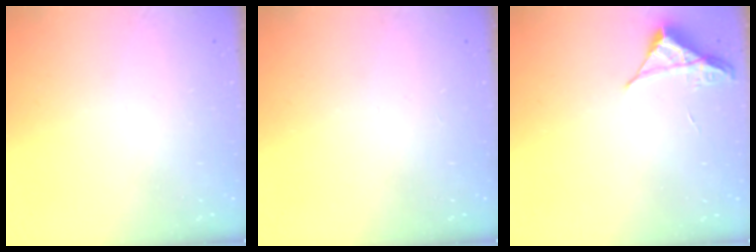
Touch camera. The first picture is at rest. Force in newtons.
{"total": 0.0}
{"total": 4.1, "press": 4.1, "slide": 0.5}